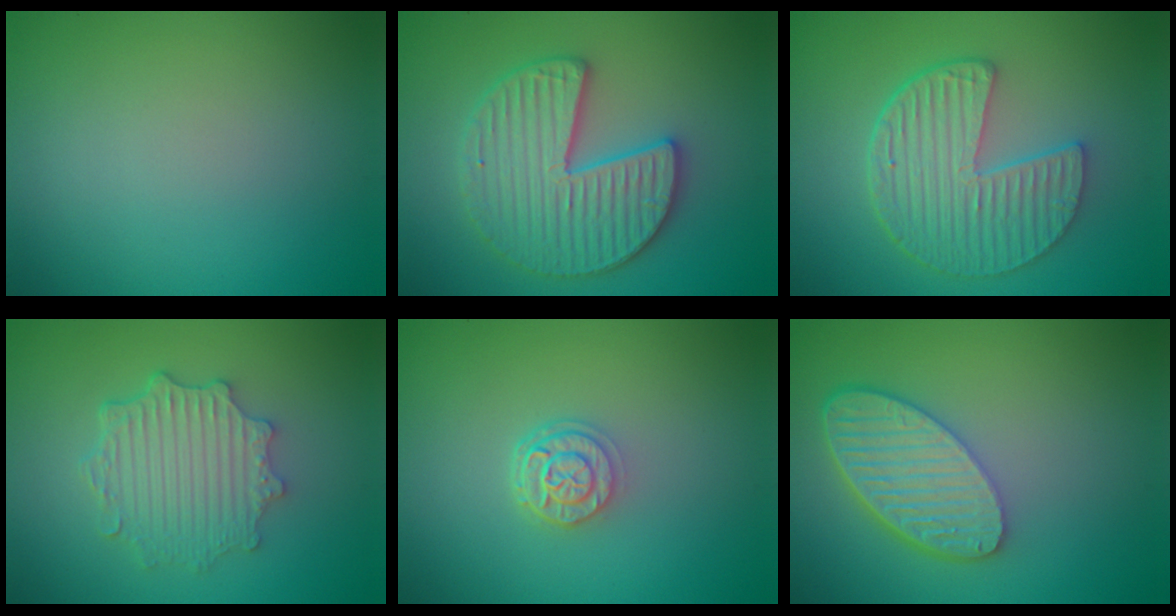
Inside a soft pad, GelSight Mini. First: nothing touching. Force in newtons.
{"total": 6.0, "press": 6.0, "slide": 0.9}
{"total": 6.3, "press": 4.8, "slide": 4.1}
{"total": 4.4, "press": 3.6, "slide": 2.6}
{"total": 2.5, "press": 2.0, "slide": 1.5}
{"total": 5.9, "press": 4.5, "slide": 3.8}